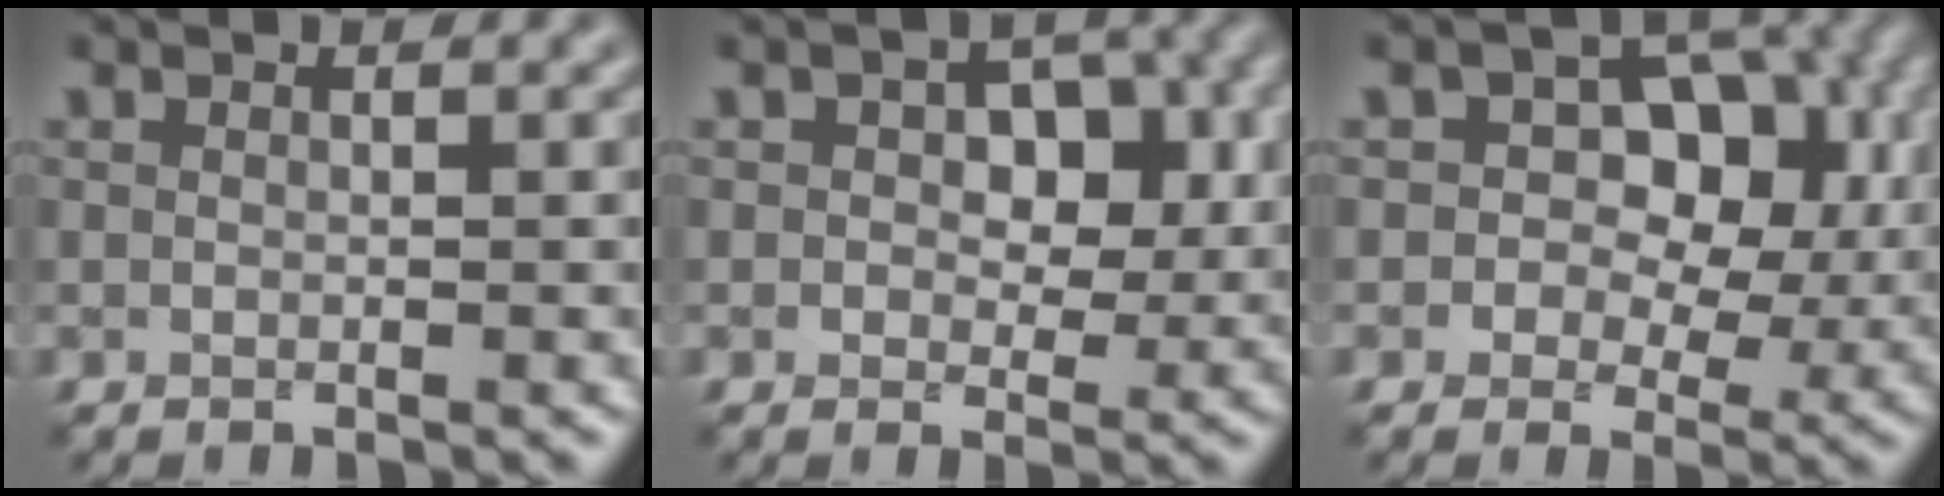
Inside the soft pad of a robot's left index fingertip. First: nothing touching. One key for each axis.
{"total": 5.3, "fx": 0.9, "fy": 3.3, "fz": 4.1, "tx": -0.050, "ty": -0.002, "tz": 0.008}
{"total": 9.3, "fx": 2.2, "fy": 6.8, "fz": 5.9, "tx": -0.061, "ty": 0.013, "tz": 0.012}